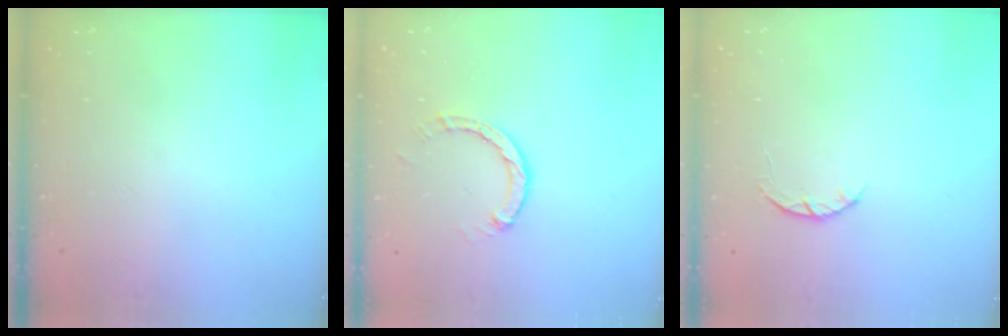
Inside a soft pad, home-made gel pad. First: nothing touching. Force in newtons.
{"total": 3.0, "press": 3.0, "slide": 0.3}
{"total": 3.7, "press": 3.7, "slide": 0.6}